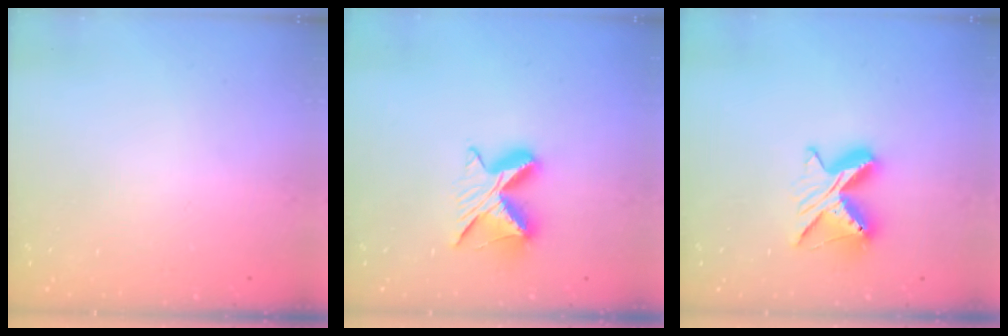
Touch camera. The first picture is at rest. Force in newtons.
{"total": 9.0, "press": 8.9, "slide": 0.5}
{"total": 9.1, "press": 9.1, "slide": 0.7}